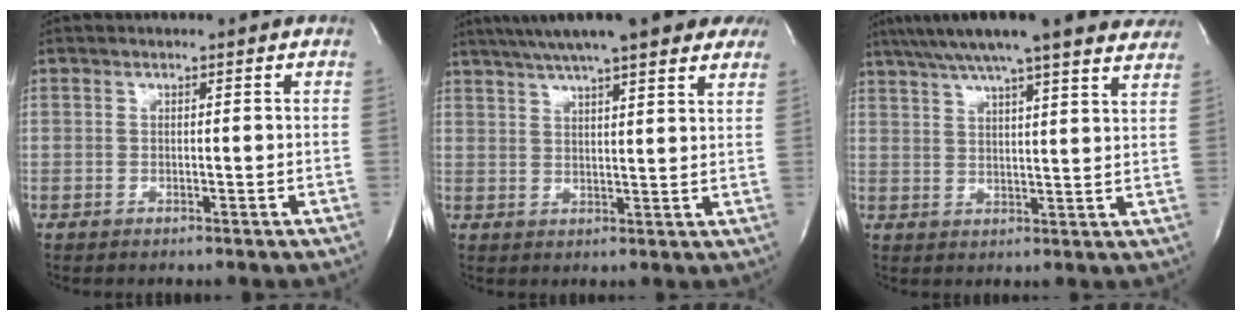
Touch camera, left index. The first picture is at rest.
{"total": 20.1, "force": [15.8, 3.2, 12.0], "torque": [-0.189, 0.049, 0.204]}
{"total": 23.0, "force": [19.3, 2.7, 12.3], "torque": [-0.197, 0.032, 0.251]}